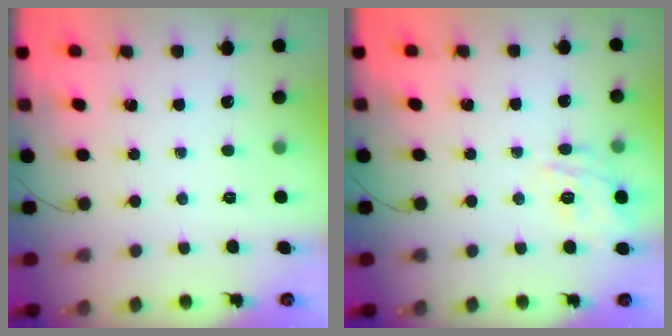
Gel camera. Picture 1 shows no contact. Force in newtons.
{"total": 11.7, "press": 11.7, "slide": 0.8}